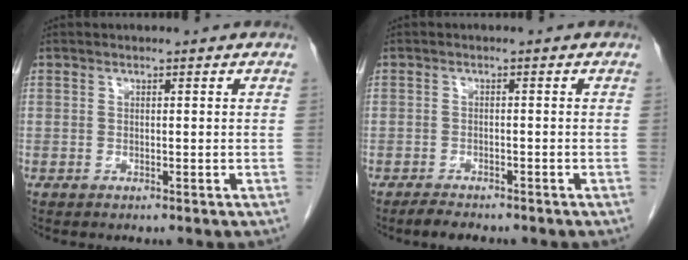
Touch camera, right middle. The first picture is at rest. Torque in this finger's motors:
{"motor_torque": [0.39, -0.04, 0.09, 0.03]}